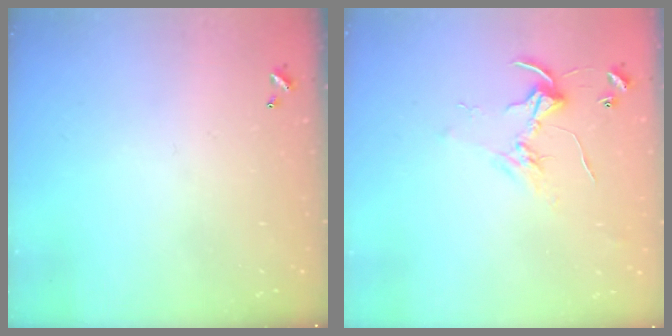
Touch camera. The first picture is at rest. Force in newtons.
{"total": 3.1, "press": 3.1, "slide": 0.1}